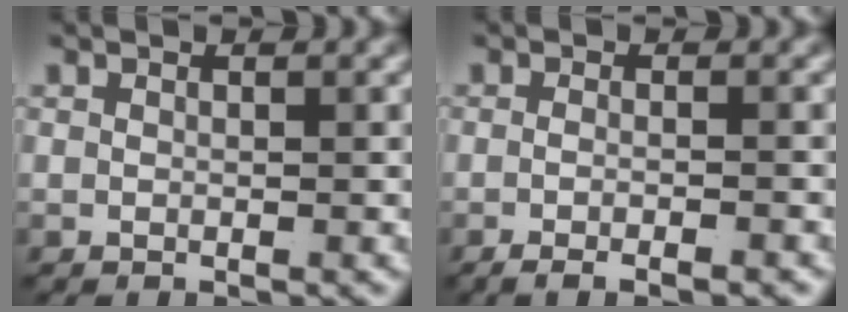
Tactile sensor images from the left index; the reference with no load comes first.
{"total": 2.9, "force": [-2.5, 0.1, 1.5], "torque": [-0.024, -0.007, -0.036]}